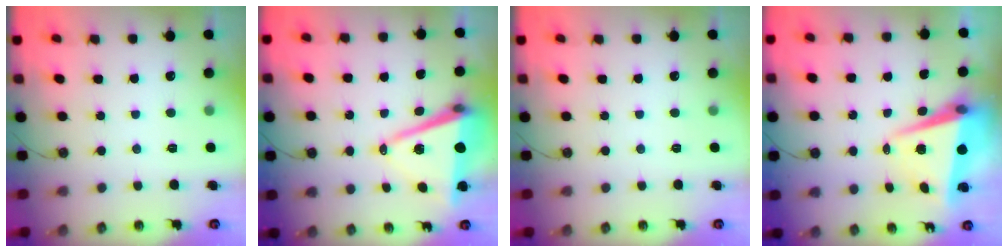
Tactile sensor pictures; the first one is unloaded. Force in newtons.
{"total": 10.7, "press": 9.9, "slide": 4.1}
{"total": 0.0}
{"total": 8.3, "press": 8.2, "slide": 1.1}